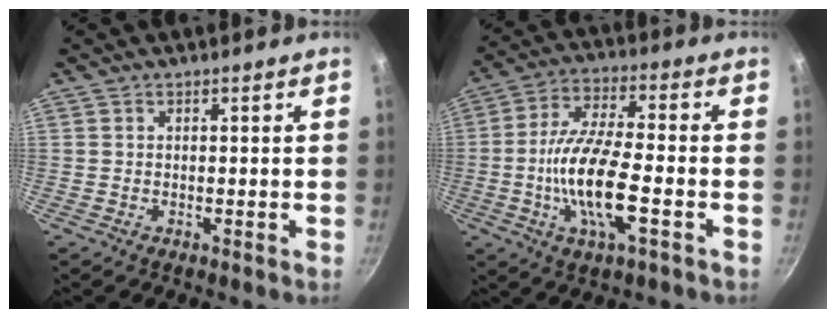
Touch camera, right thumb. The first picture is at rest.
{"total": 13.8, "force": [-3.6, 4.1, 12.6], "torque": [-0.244, 0.020, -0.076]}